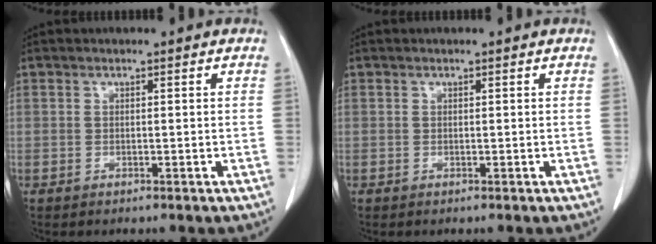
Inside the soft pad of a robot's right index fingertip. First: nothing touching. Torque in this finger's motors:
{"motor_torque": [-0.20, 0.22, -0.03, -0.01]}